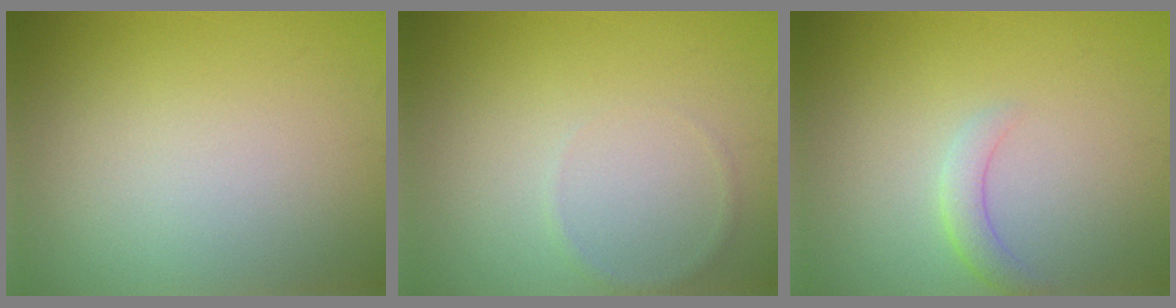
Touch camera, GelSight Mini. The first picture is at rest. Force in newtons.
{"total": 0.7, "press": 0.7, "slide": 0.0}
{"total": 1.8, "press": 1.8, "slide": 0.1}